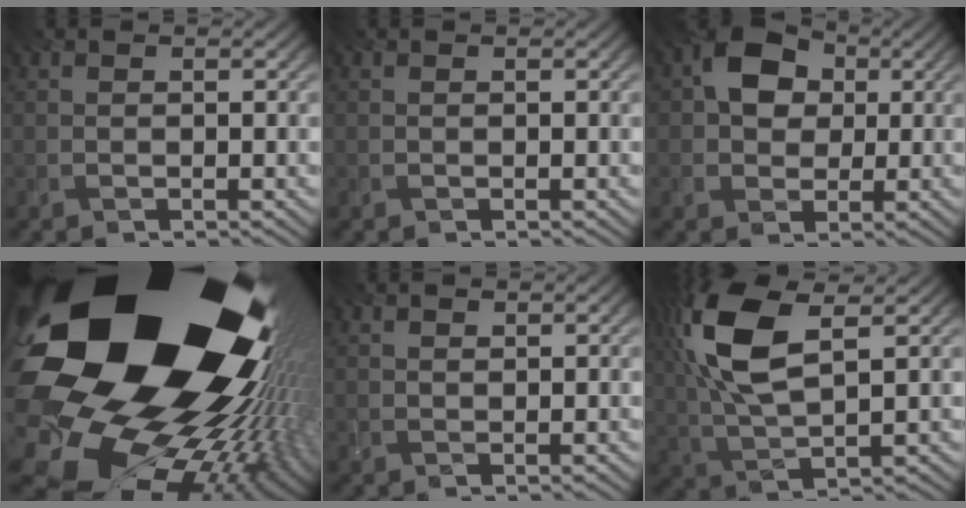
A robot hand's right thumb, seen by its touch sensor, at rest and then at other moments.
{"total": 0.0}
{"total": 7.2, "force": [1.6, 5.6, 4.3], "torque": [-0.089, 0.014, 0.016]}
{"total": 22.7, "force": [5.5, 15.3, 15.8], "torque": [-0.285, -0.076, 0.098]}
{"total": 0.8, "force": [0.6, 0.4, 0.4], "torque": [-0.010, -0.001, 0.013]}
{"total": 12.8, "force": [4.4, 5.4, 10.8], "torque": [-0.261, 0.014, 0.087]}